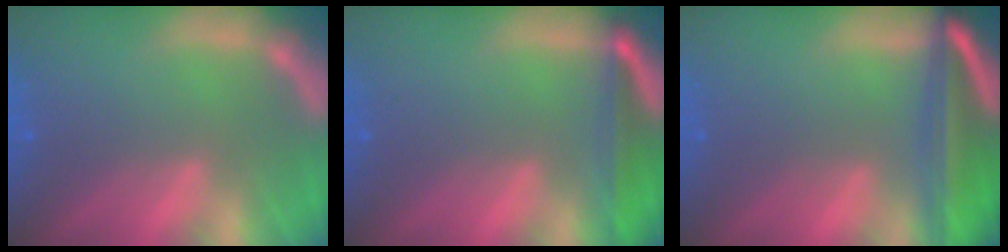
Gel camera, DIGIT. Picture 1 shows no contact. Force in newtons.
{"total": 4.5}
{"total": 9.2}